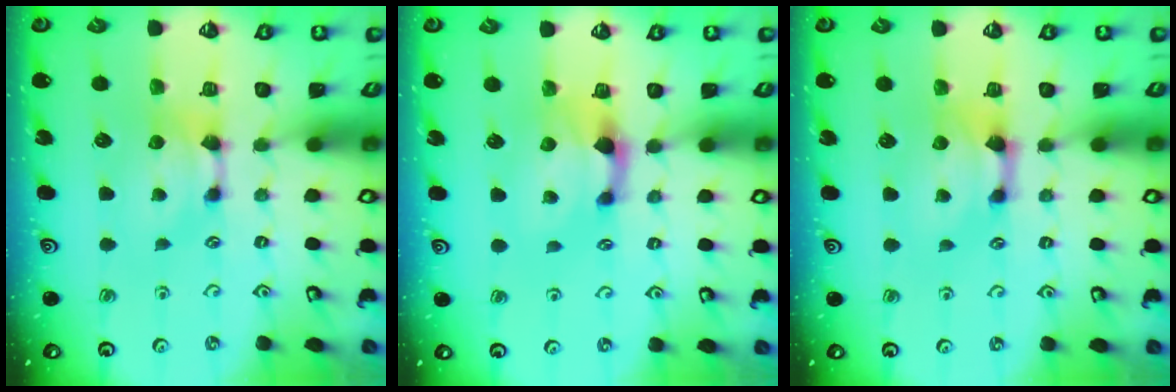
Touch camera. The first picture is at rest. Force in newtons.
{"total": 1.9, "press": 1.1, "slide": 1.5}
{"total": 1.5, "press": 1.2, "slide": 0.9}